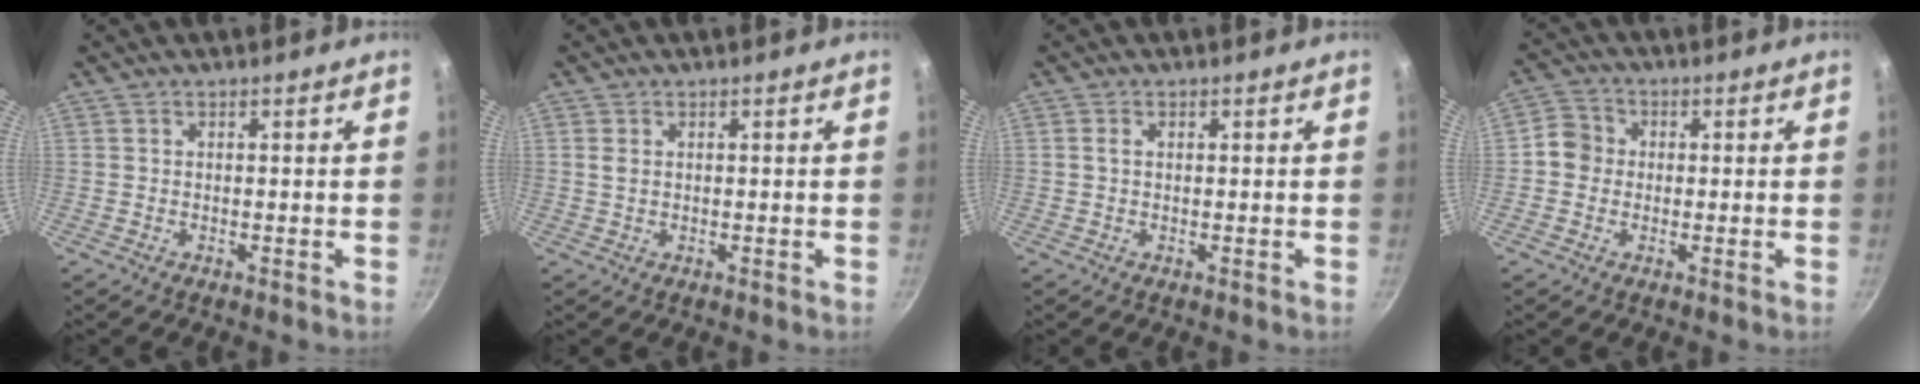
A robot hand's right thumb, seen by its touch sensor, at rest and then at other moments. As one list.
[{"total": 1.2, "force": [0.4, 0.8, 0.8], "torque": [-0.017, 0.001, 0.007]}, {"total": 1.1, "force": [0.2, 0.7, 0.8], "torque": [-0.014, 0.003, 0.003]}, {"total": 4.8, "force": [-0.3, 4.5, 1.8], "torque": [-0.006, 0.011, -0.021]}]